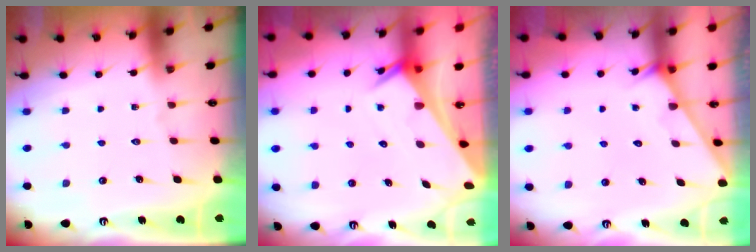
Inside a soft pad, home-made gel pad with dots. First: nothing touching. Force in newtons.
{"total": 2.4, "press": 2.4, "slide": 0.2}
{"total": 1.4, "press": 1.4, "slide": 0.1}